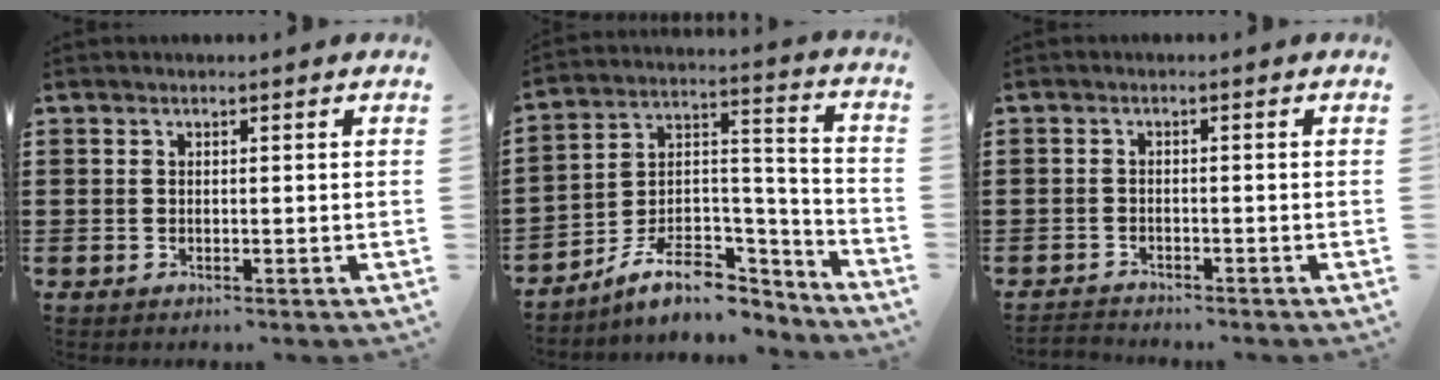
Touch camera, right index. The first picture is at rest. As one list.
[{"total": 9.4, "force": [-7.3, 4.2, 4.0], "torque": [-0.068, 0.023, -0.134]}, {"total": 1.6, "force": [-1.6, 0.4, -0.2], "torque": [-0.002, 0.003, -0.036]}]